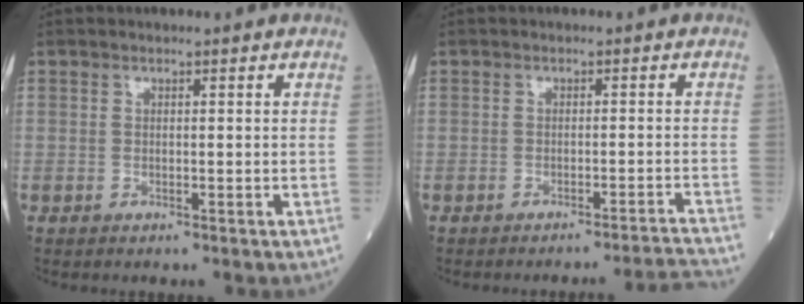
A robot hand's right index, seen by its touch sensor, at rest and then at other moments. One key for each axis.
{"total": 6.0, "fx": -5.5, "fy": -2.4, "fz": 0.3, "tx": 0.011, "ty": -0.005, "tz": -0.068}